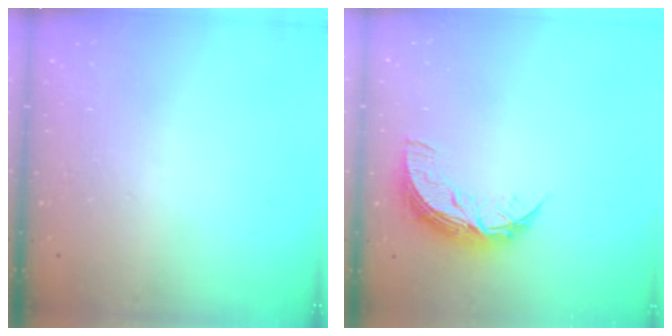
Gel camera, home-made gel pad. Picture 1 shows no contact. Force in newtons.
{"total": 9.1, "press": 9.1, "slide": 0.4}